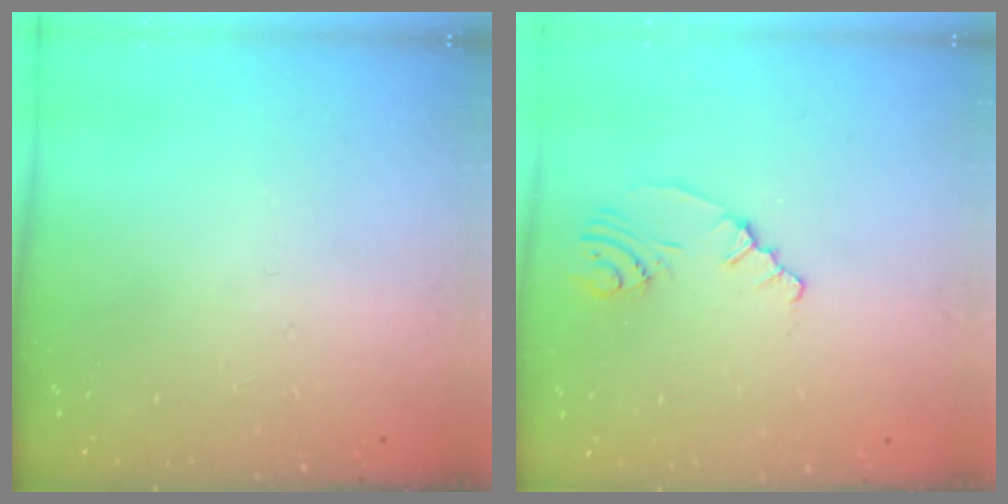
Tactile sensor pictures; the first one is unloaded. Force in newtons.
{"total": 2.2, "press": 1.9, "slide": 1.0}